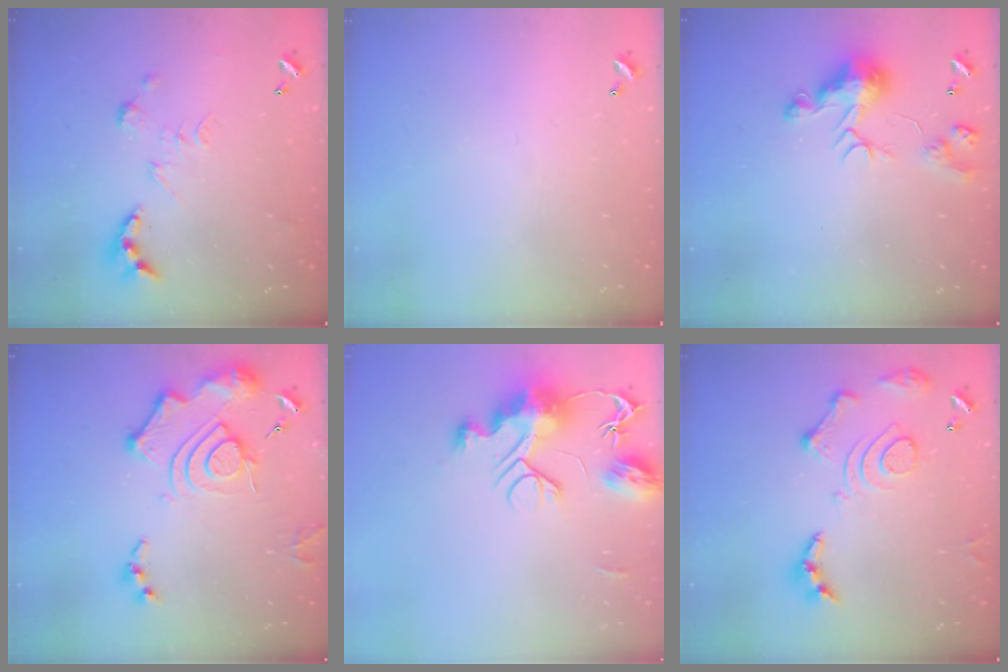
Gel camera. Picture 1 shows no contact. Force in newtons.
{"total": 0.0}
{"total": 11.0, "press": 11.0, "slide": 0.7}
{"total": 15.2, "press": 15.1, "slide": 1.7}
{"total": 13.2, "press": 13.2, "slide": 1.1}
{"total": 14.6, "press": 14.5, "slide": 1.6}